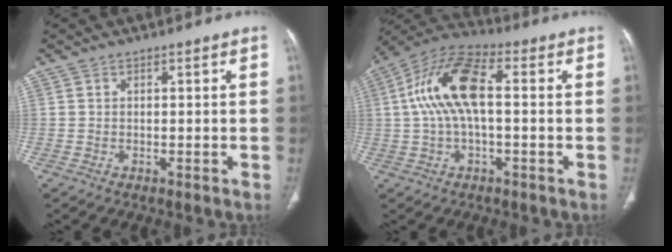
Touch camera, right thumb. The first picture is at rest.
{"total": 13.5, "force": [1.2, 5.9, 12.1], "torque": [-0.249, 0.038, 0.014]}